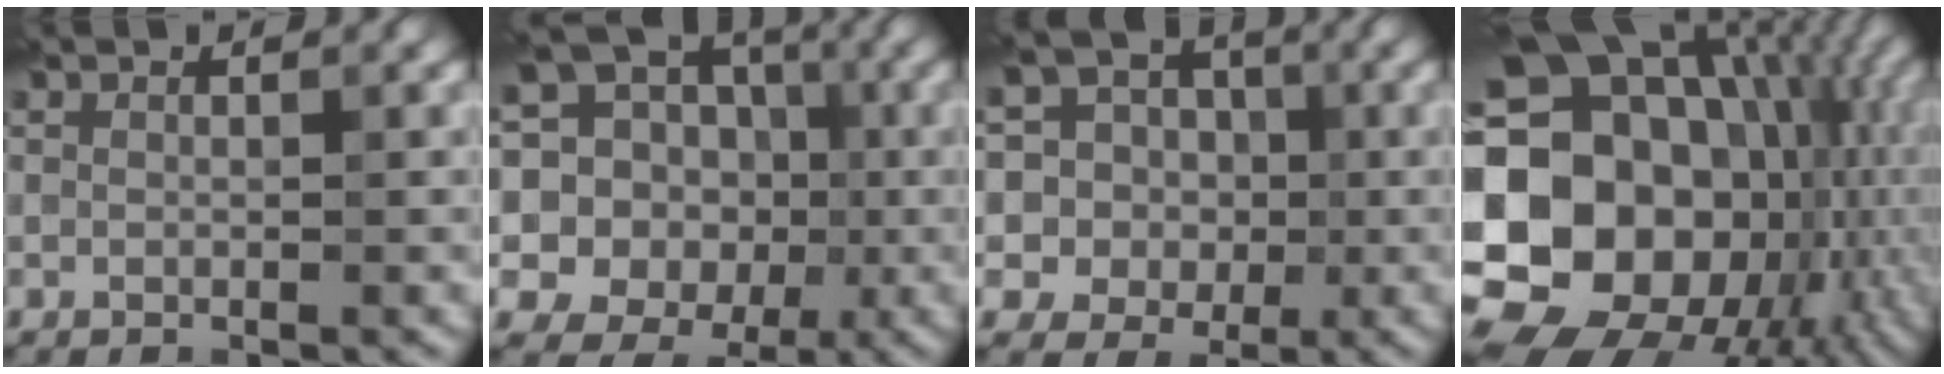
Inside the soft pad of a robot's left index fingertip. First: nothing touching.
{"total": 17.5, "force": [2.3, 16.0, 6.8], "torque": [-0.196, 0.032, 0.020]}
{"total": 11.1, "force": [2.7, 10.0, 3.9], "torque": [-0.120, 0.048, 0.029]}
{"total": 21.6, "force": [-0.5, 17.0, 13.4], "torque": [-0.261, 0.012, -0.017]}